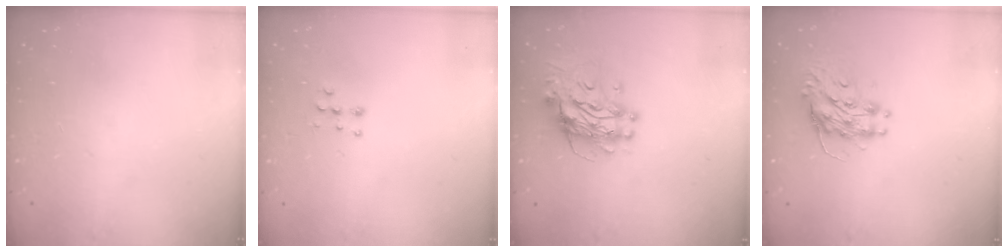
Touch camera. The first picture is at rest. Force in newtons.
{"total": 5.2, "press": 5.2, "slide": 0.2}
{"total": 11.4, "press": 11.4, "slide": 1.0}
{"total": 9.0, "press": 9.0, "slide": 0.3}